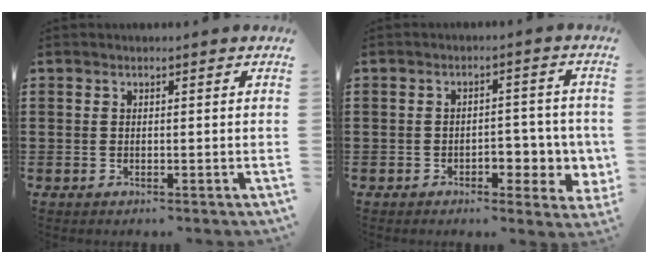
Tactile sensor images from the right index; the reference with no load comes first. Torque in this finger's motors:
{"motor_torque": [0.07, 0.03, 0.53, 0.05]}